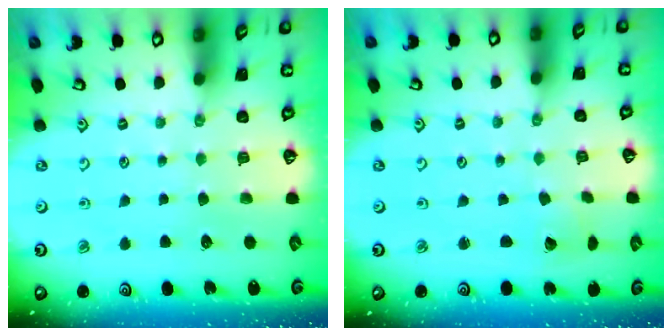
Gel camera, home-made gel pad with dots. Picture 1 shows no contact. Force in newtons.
{"total": 2.1, "press": 2.1, "slide": 0.1}